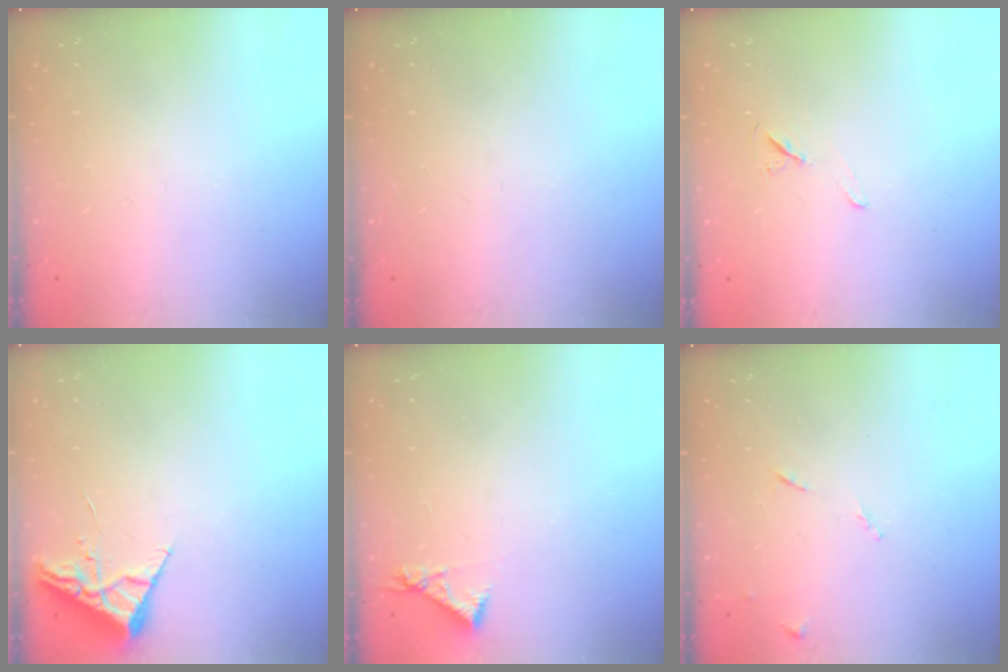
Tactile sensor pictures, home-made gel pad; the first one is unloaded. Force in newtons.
{"total": 0.0}
{"total": 5.7, "press": 5.2, "slide": 2.4}
{"total": 3.9, "press": 3.9, "slide": 0.5}
{"total": 4.7, "press": 4.7, "slide": 0.4}
{"total": 6.3, "press": 6.3, "slide": 0.6}